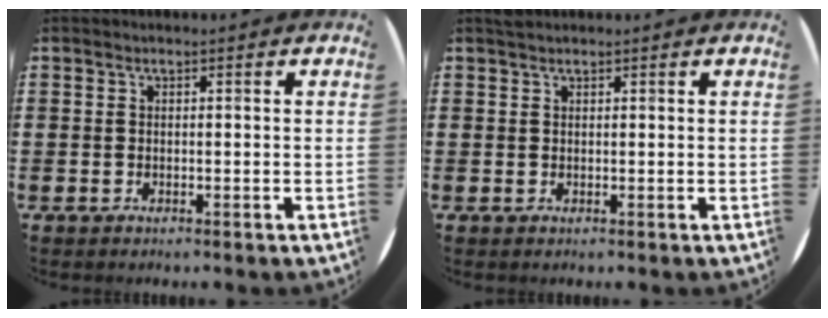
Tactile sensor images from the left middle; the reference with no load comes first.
{"total": 0.6, "force": [0.6, 0.1, 0.0], "torque": [-0.001, 0.002, 0.011]}